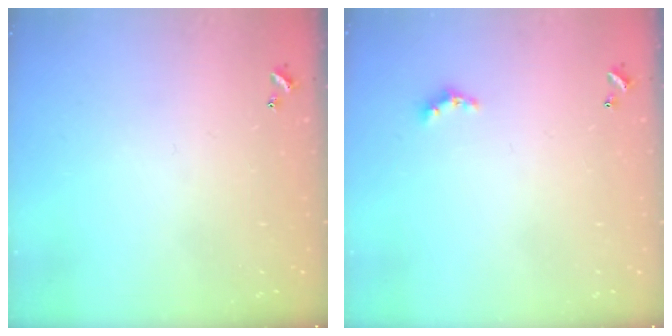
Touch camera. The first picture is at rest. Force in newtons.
{"total": 2.8, "press": 2.7, "slide": 0.6}